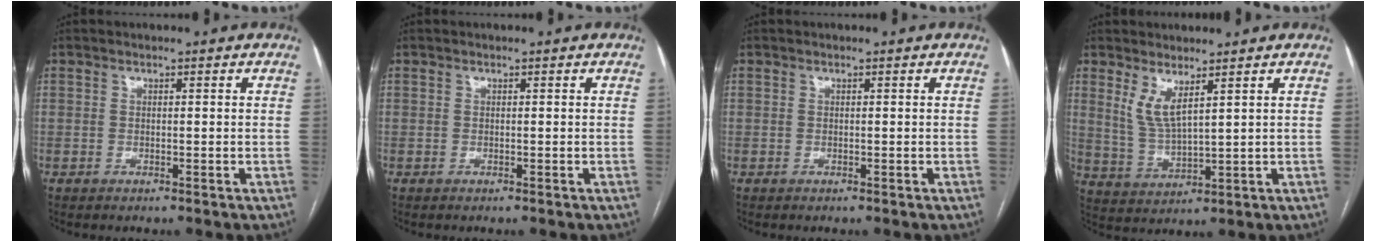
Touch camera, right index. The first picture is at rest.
{"total": 0.0}
{"total": 0.0}
{"total": 5.1, "force": [3.0, 0.9, 4.1], "torque": [-0.091, -0.015, 0.070]}